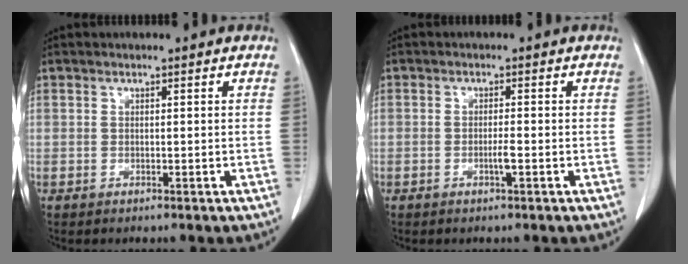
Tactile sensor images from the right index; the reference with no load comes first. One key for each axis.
{"total": 1.5, "fx": -0.6, "fy": 0.0, "fz": 1.4, "tx": -0.028, "ty": -0.002, "tz": -0.011}